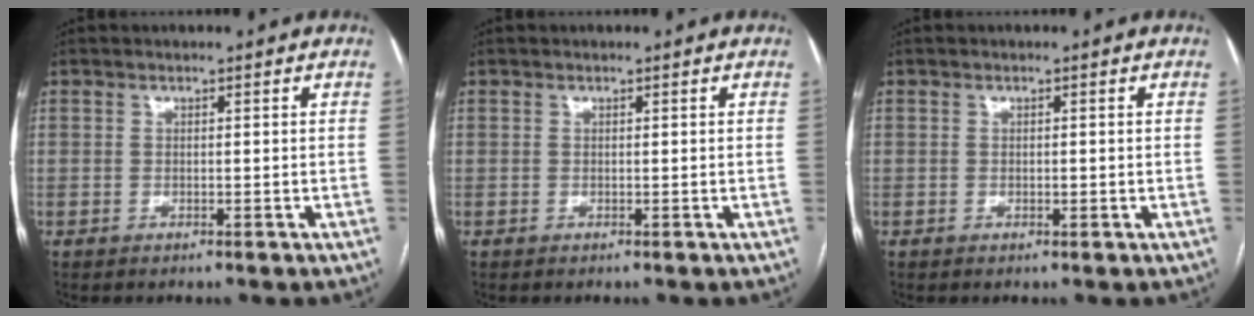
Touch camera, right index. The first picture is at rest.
{"total": 0.0}
{"total": 0.7, "force": [-0.1, 0.3, 0.6], "torque": [-0.010, 0.000, -0.001]}